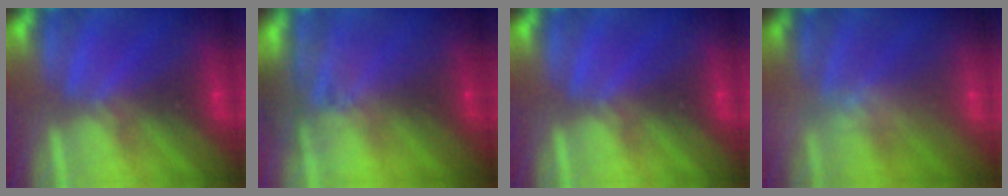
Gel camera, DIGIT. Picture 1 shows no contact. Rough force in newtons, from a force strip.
{"total": 8.6}
{"total": 0.0}
{"total": 2.4}